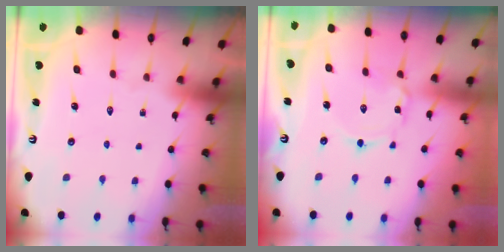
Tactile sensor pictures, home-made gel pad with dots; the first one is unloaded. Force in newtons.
{"total": 2.4, "press": 2.4, "slide": 0.1}